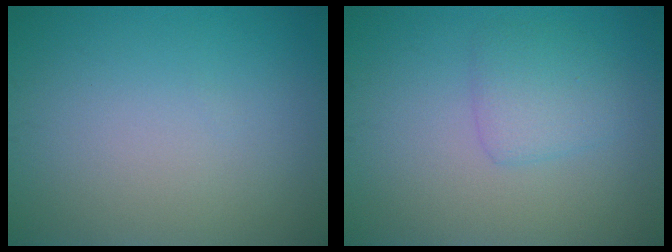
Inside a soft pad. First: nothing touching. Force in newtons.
{"total": 2.4, "press": 2.4, "slide": 0.1}